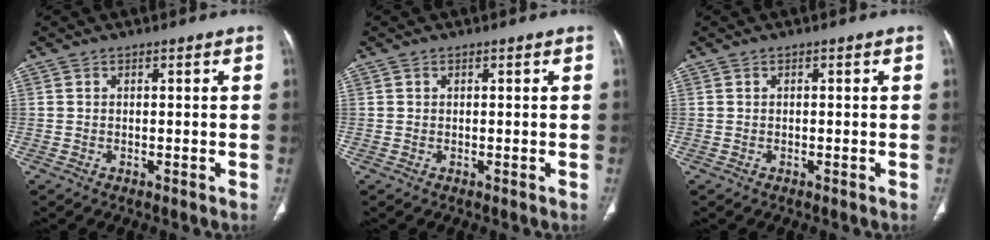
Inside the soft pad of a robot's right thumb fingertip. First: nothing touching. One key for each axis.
{"total": 0.0}
{"total": 0.0}